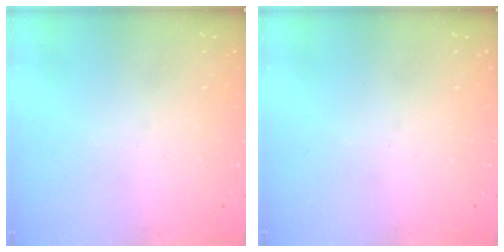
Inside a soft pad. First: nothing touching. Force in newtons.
{"total": 0.0}